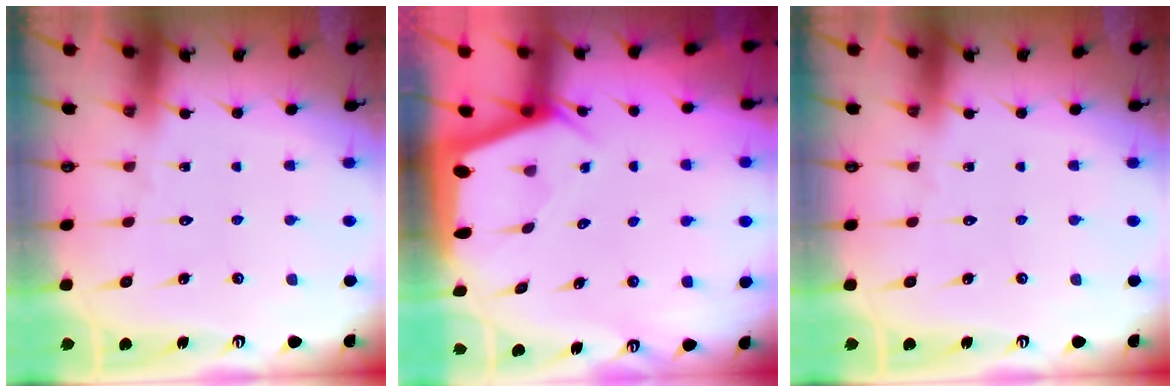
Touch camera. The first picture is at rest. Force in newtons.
{"total": 2.1, "press": 2.1, "slide": 0.3}
{"total": 0.0}